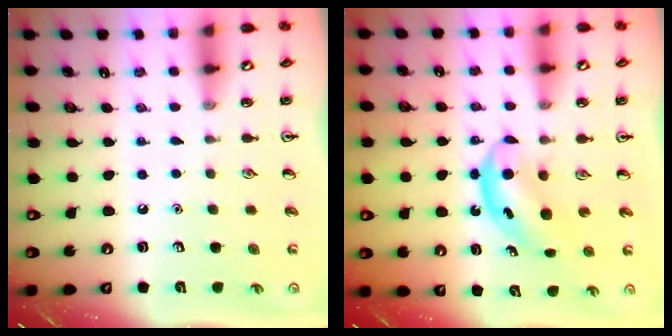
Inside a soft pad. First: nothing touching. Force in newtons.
{"total": 5.2, "press": 5.1, "slide": 0.7}